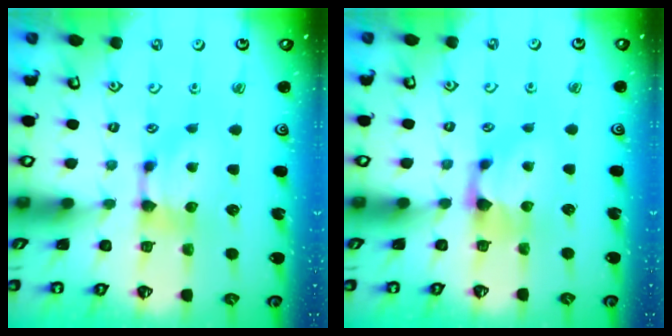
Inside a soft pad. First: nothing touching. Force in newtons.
{"total": 0.9, "press": 0.4, "slide": 0.7}